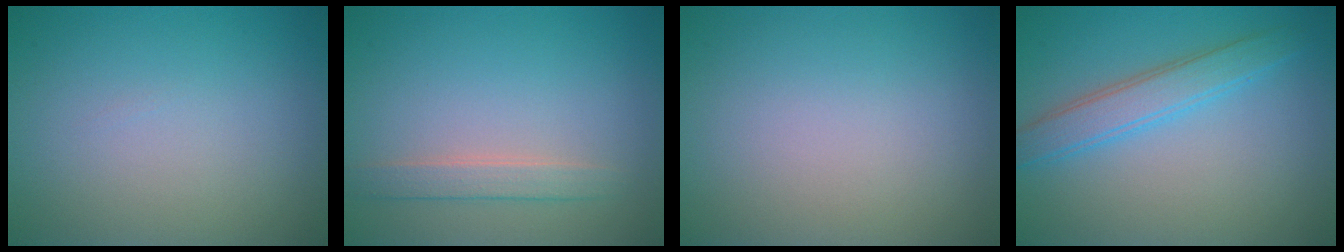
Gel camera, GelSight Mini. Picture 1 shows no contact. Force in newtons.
{"total": 1.9, "press": 1.9, "slide": 0.1}
{"total": 0.0}
{"total": 3.3, "press": 3.3, "slide": 0.1}